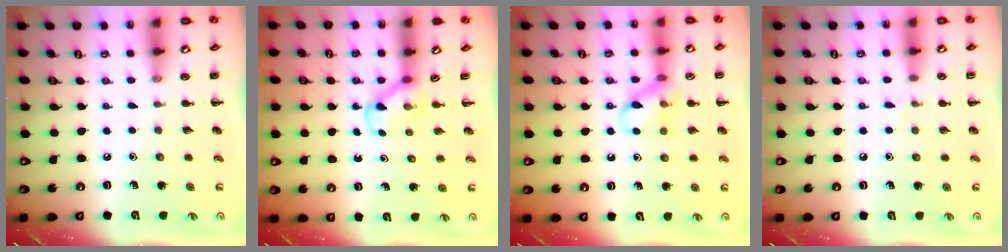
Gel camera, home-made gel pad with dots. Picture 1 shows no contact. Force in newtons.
{"total": 3.2, "press": 3.0, "slide": 1.1}
{"total": 9.8, "press": 9.8, "slide": 0.7}
{"total": 2.7, "press": 2.5, "slide": 1.0}